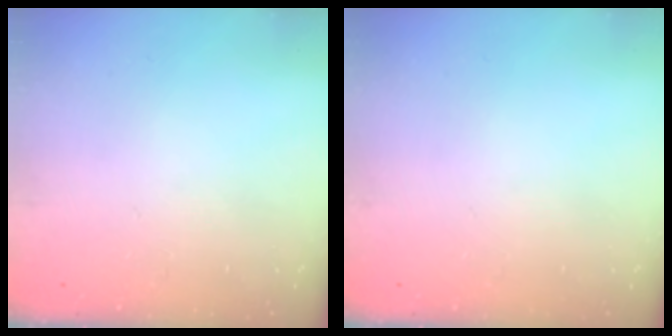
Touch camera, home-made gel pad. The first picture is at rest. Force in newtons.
{"total": 0.0}